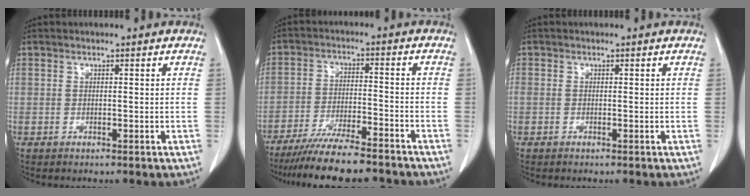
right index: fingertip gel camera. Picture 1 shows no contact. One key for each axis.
{"total": 13.7, "fx": -12.1, "fy": 1.4, "fz": 6.3, "tx": -0.098, "ty": -0.017, "tz": -0.190}
{"total": 0.0}